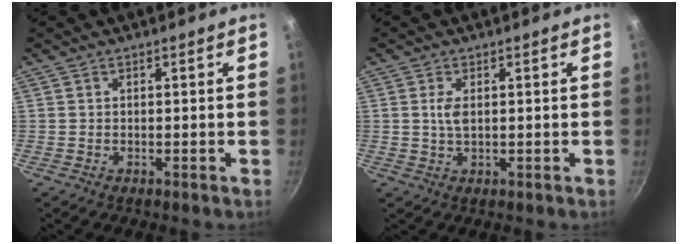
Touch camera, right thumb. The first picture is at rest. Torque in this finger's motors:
{"motor_torque": [0.62, 1.20, 0.64, 0.67, 0.03]}